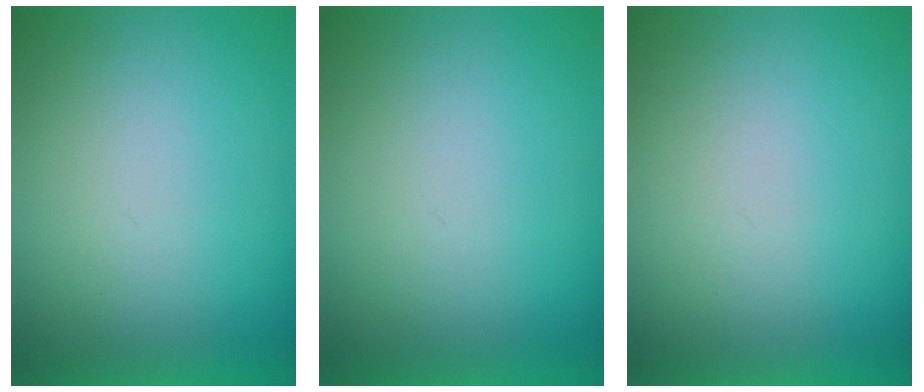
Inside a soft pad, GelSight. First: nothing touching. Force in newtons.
{"total": 0.0}
{"total": 1.9}